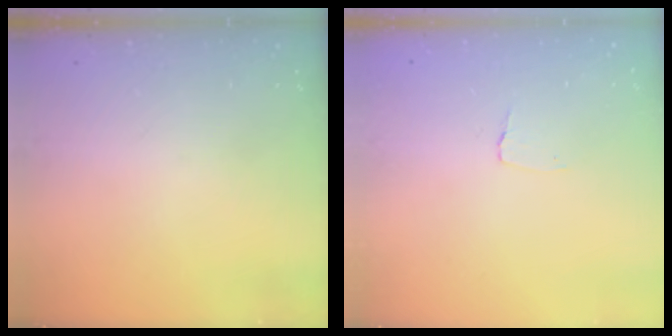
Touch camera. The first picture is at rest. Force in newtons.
{"total": 2.6, "press": 2.6, "slide": 0.2}